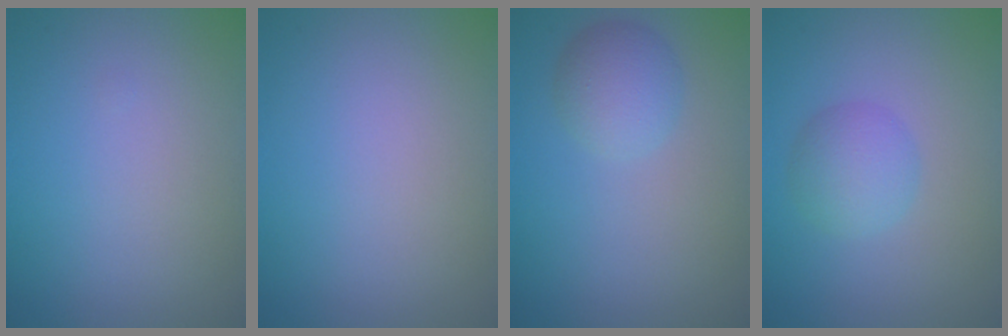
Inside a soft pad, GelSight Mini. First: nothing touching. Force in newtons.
{"total": 0.0}
{"total": 2.9, "press": 2.9, "slide": 0.1}
{"total": 2.9, "press": 2.9, "slide": 0.0}